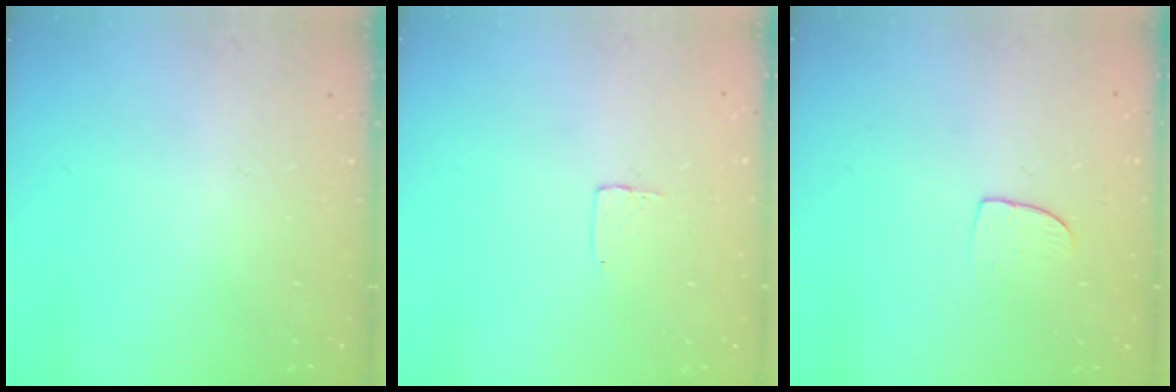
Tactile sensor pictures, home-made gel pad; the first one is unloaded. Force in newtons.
{"total": 3.5, "press": 3.5, "slide": 0.2}
{"total": 6.4, "press": 6.4, "slide": 0.5}